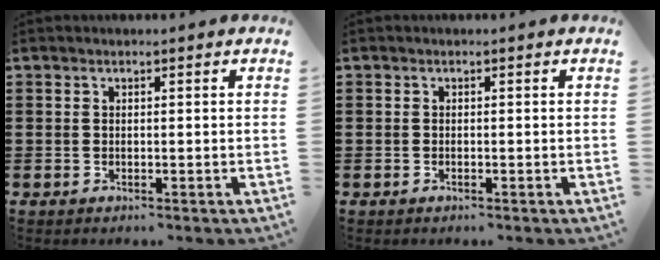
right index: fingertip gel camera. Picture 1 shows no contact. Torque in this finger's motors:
{"motor_torque": [-0.96, 1.18, 0.00, 0.01]}